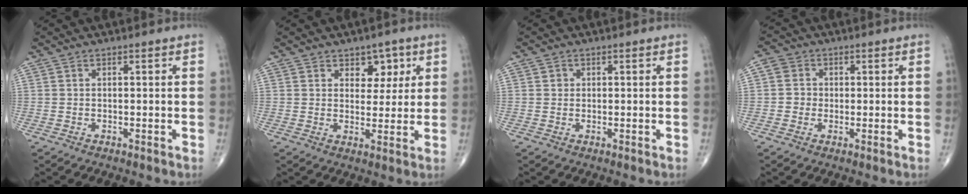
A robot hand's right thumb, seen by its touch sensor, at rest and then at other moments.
{"total": 5.5, "force": [2.6, 3.9, 2.9], "torque": [-0.004, -0.012, 0.035]}
{"total": 1.1, "force": [0.2, 1.0, 0.2], "torque": [0.003, 0.001, 0.002]}
{"total": 3.7, "force": [-0.1, 3.6, 1.1], "torque": [-0.005, 0.006, -0.008]}